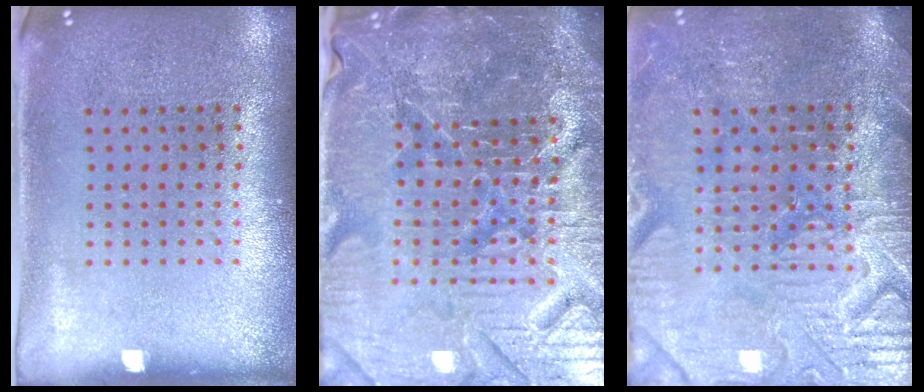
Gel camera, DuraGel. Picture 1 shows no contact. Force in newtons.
{"total": 6.4, "press": 5.8, "slide": 2.7}
{"total": 3.9, "press": 3.8, "slide": 1.0}